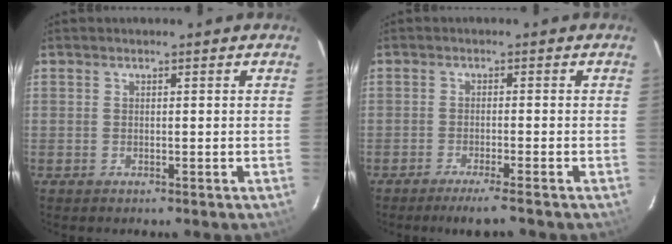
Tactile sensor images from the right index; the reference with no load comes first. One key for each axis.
{"total": 3.9, "fx": -3.2, "fy": -0.7, "fz": 2.1, "tx": -0.049, "ty": -0.007, "tz": -0.057}